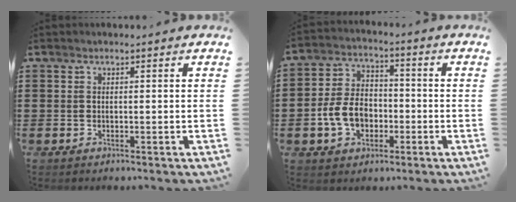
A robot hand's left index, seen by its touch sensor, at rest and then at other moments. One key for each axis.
{"total": 7.9, "fx": -2.4, "fy": 5.7, "fz": 5.0, "tx": -0.119, "ty": 0.009, "tz": -0.049}